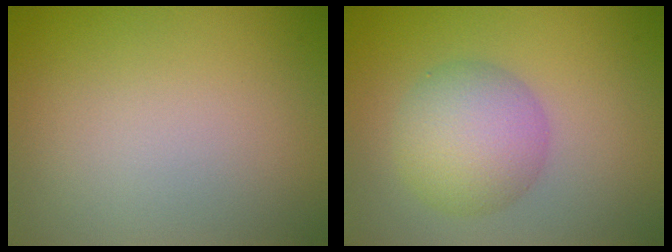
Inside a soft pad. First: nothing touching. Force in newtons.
{"total": 5.7, "press": 5.7, "slide": 0.1}